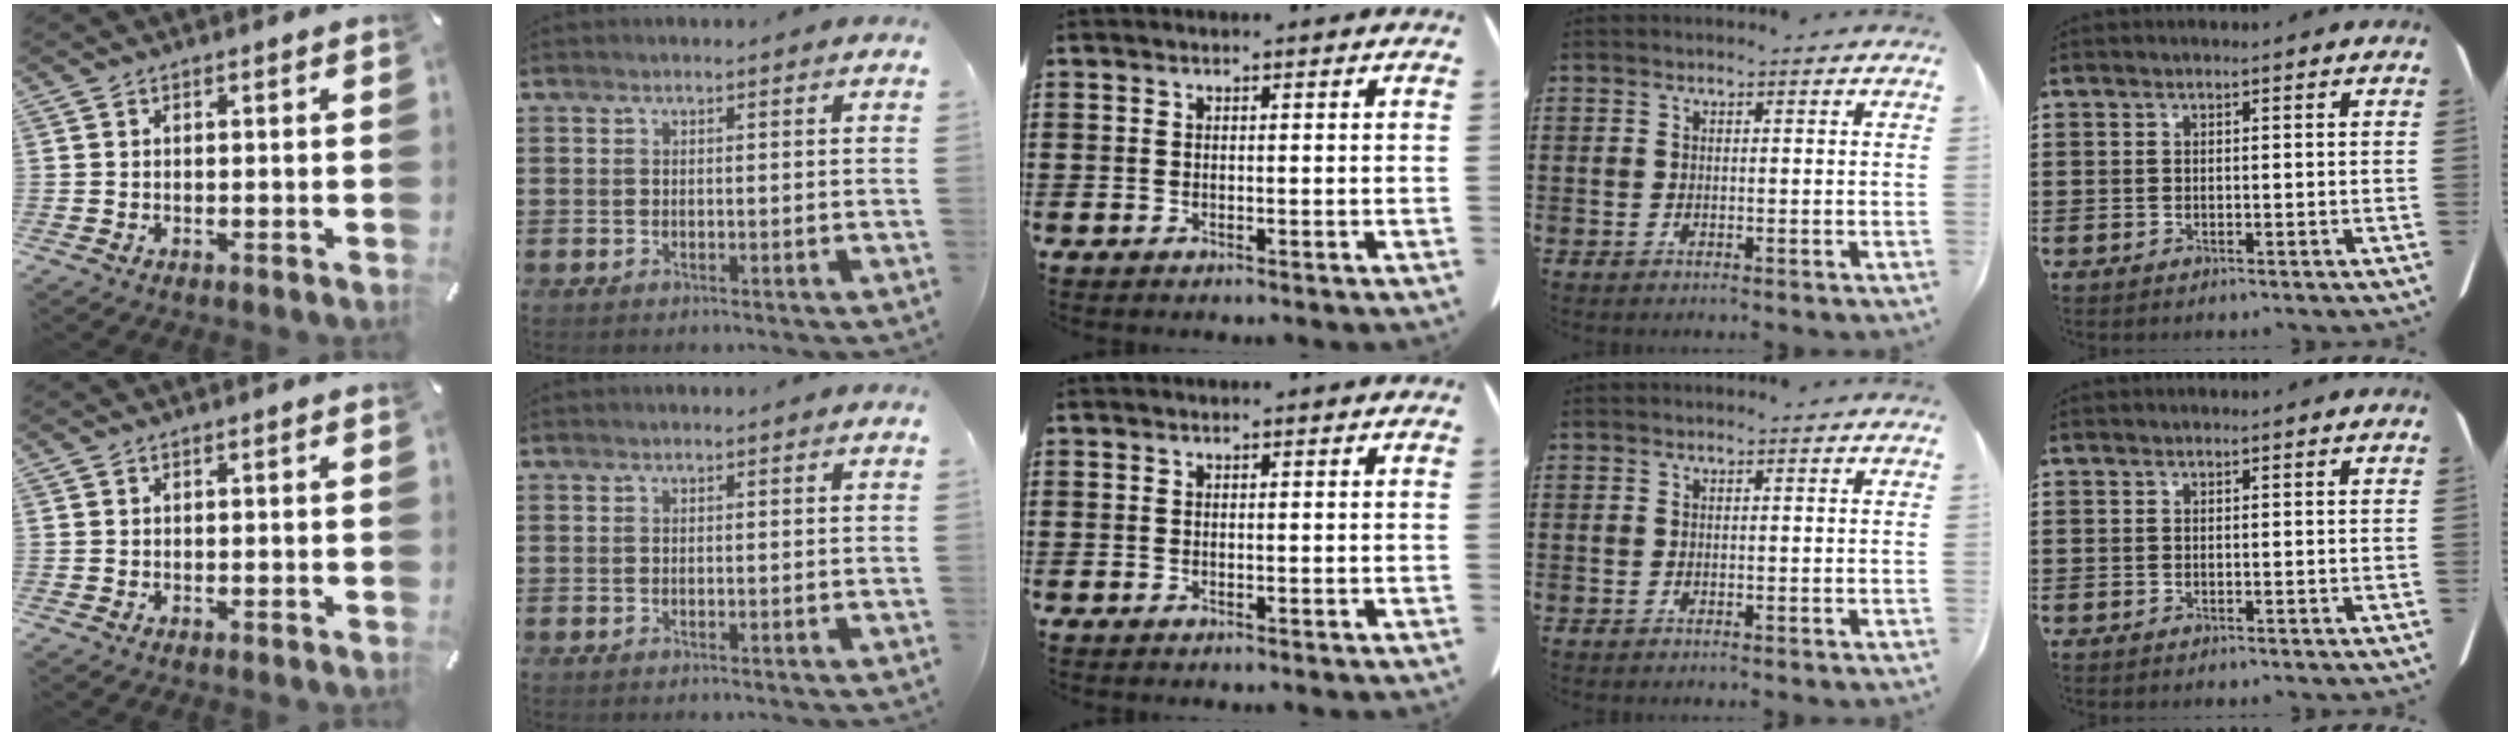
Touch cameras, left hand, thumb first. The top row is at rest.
{}